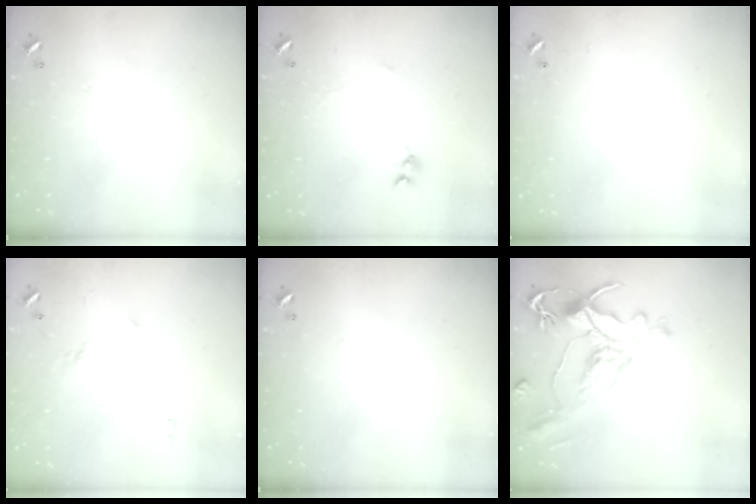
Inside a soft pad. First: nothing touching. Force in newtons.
{"total": 1.4, "press": 1.3, "slide": 0.4}
{"total": 8.0, "press": 8.0, "slide": 0.5}
{"total": 4.7, "press": 4.6, "slide": 0.9}
{"total": 0.0}
{"total": 1.8, "press": 1.2, "slide": 1.3}